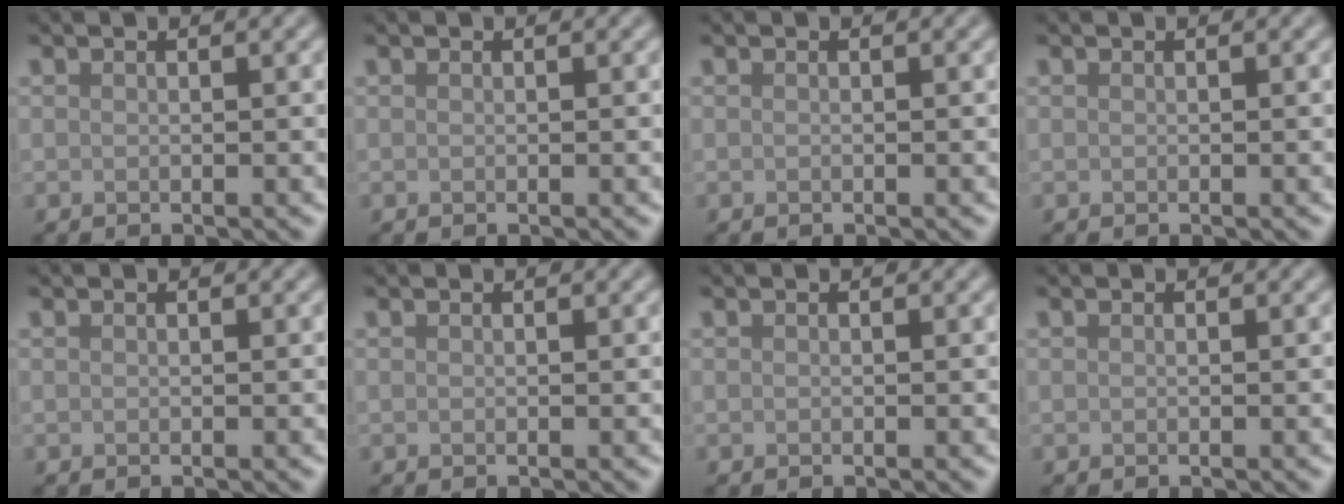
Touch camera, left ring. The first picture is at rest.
{"total": 0.0}
{"total": 0.0}
{"total": 0.0}
{"total": 0.0}
{"total": 0.0}
{"total": 0.0}
{"total": 0.0}